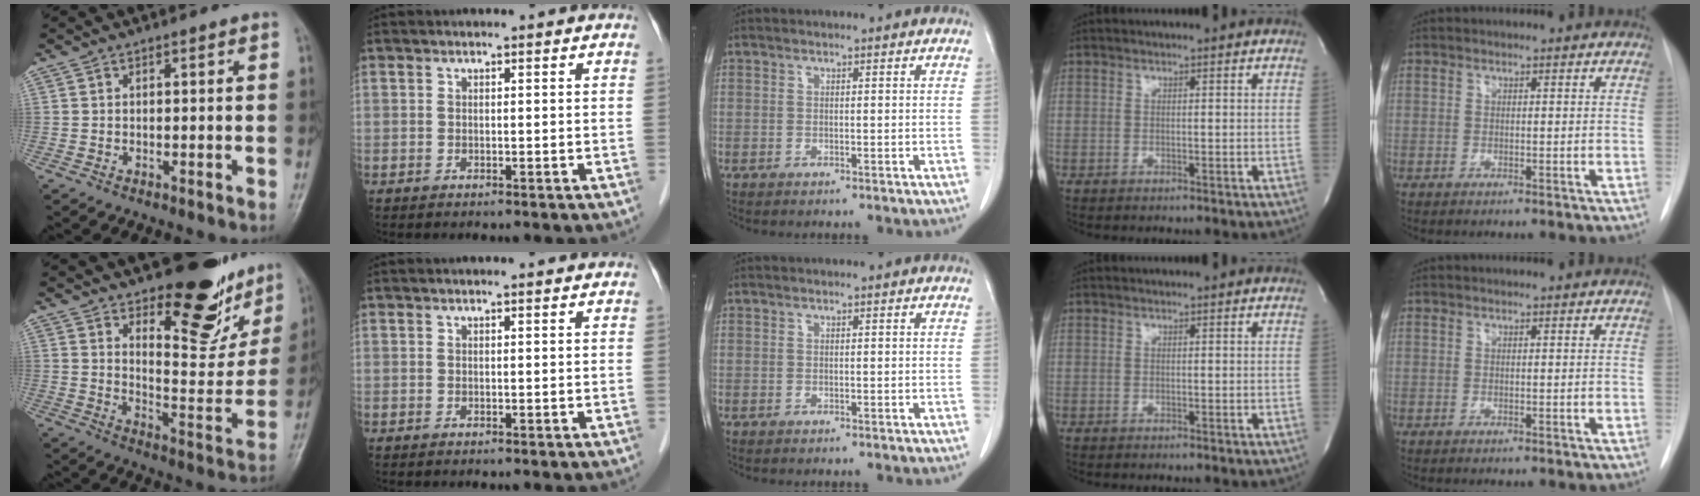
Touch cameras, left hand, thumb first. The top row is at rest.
{"thumb": {"total": 17.3, "force": [12.2, 6.8, 10.3], "torque": [-0.077, -0.094, 0.178]}, "index": {"total": 0.6, "force": [0.6, 0.0, 0.2], "torque": [-0.009, 0.005, 0.007]}}